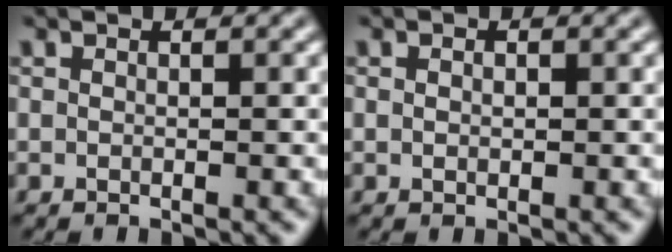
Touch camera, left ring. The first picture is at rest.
{"total": 0.6, "force": [0.1, 0.5, 0.4], "torque": [-0.007, 0.000, 0.001]}